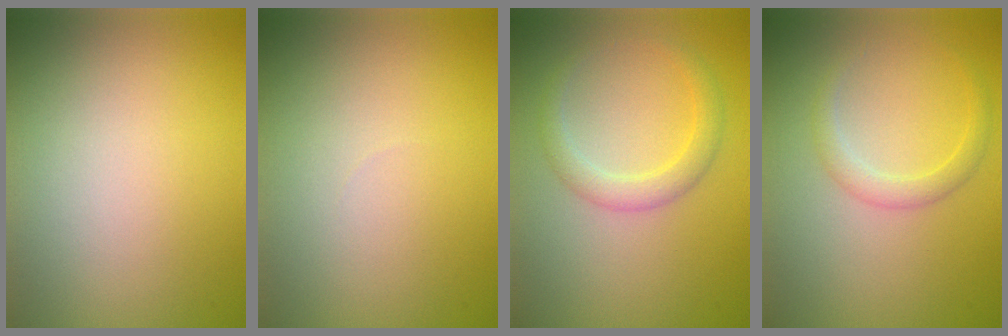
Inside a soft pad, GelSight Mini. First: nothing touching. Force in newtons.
{"total": 0.0}
{"total": 2.4, "press": 2.4, "slide": 0.2}
{"total": 1.7, "press": 1.7, "slide": 0.1}